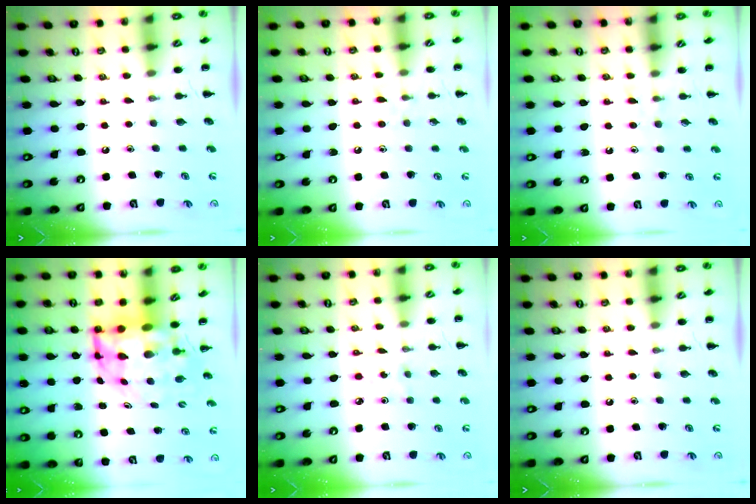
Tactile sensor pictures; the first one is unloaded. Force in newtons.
{"total": 4.8, "press": 4.5, "slide": 1.9}
{"total": 3.1, "press": 2.8, "slide": 1.3}
{"total": 7.9, "press": 7.6, "slide": 1.9}
{"total": 1.7, "press": 1.6, "slide": 0.6}
{"total": 0.0}